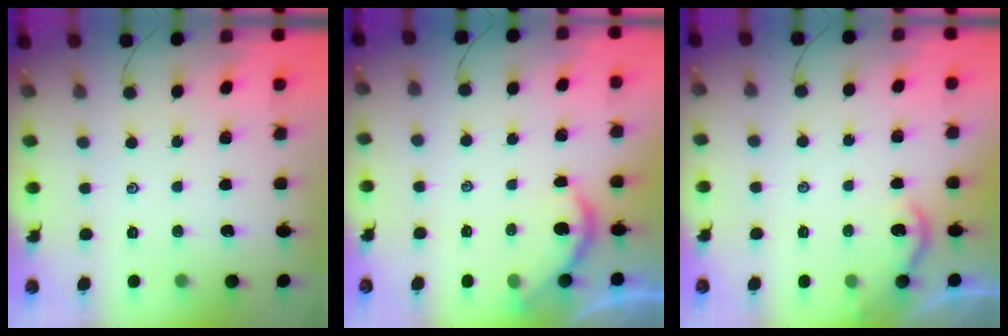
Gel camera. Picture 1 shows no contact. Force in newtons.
{"total": 2.2, "press": 2.2, "slide": 0.2}
{"total": 2.3, "press": 2.3, "slide": 0.2}